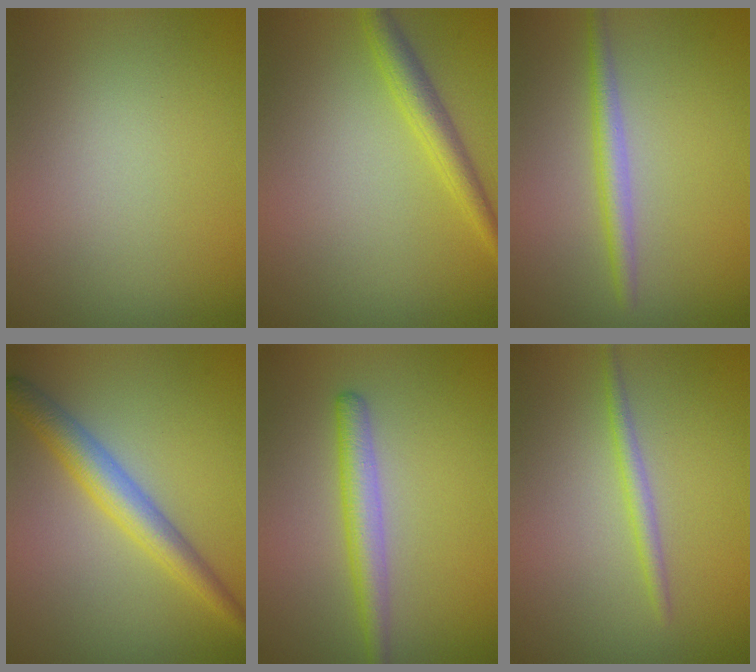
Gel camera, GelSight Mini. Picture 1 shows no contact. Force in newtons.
{"total": 2.5, "press": 2.5, "slide": 0.1}
{"total": 2.1, "press": 2.1, "slide": 0.1}
{"total": 4.0, "press": 4.0, "slide": 0.1}
{"total": 2.9, "press": 2.9, "slide": 0.1}
{"total": 1.5, "press": 1.5, "slide": 0.1}